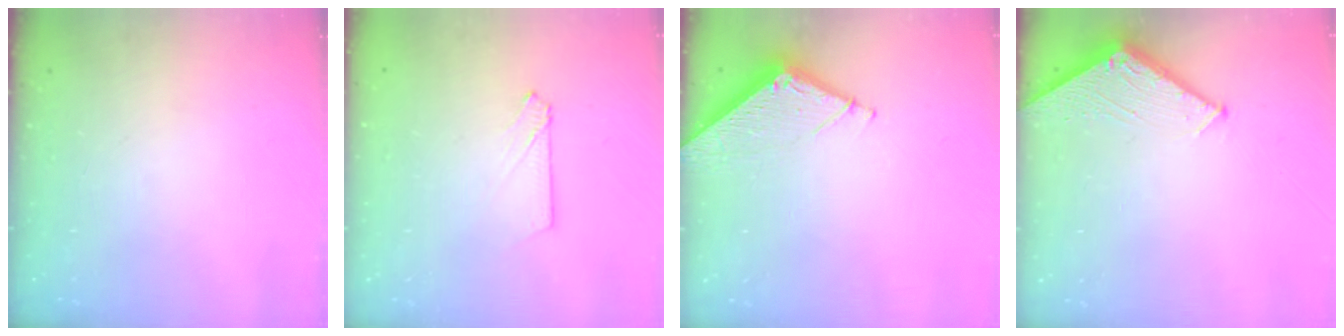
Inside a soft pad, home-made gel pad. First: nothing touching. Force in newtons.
{"total": 2.6, "press": 2.6, "slide": 0.3}
{"total": 6.8, "press": 6.8, "slide": 0.5}
{"total": 2.9, "press": 2.9, "slide": 0.3}